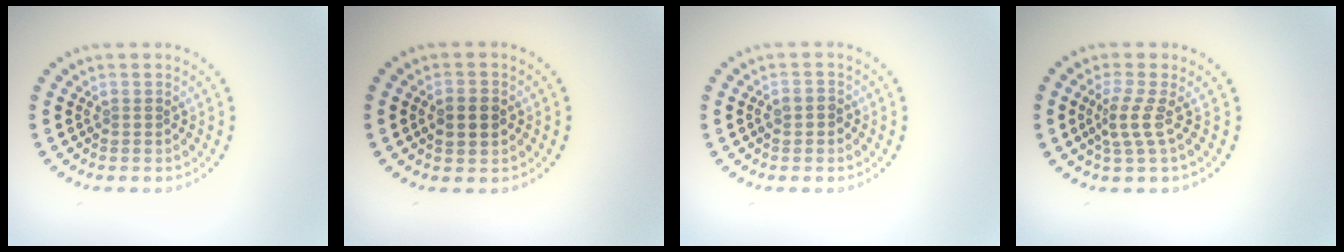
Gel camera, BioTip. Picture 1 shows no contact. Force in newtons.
{"total": 3.0, "press": 3.0, "slide": 0.2}
{"total": 1.4, "press": 1.3, "slide": 0.5}
{"total": 2.3, "press": 1.5, "slide": 1.7}